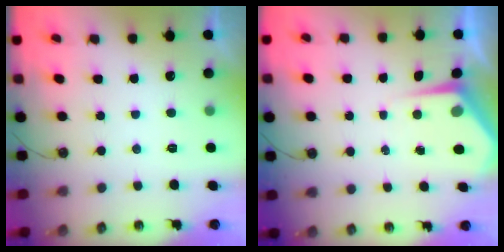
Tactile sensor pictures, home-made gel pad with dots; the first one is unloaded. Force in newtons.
{"total": 4.8, "press": 4.8, "slide": 0.5}